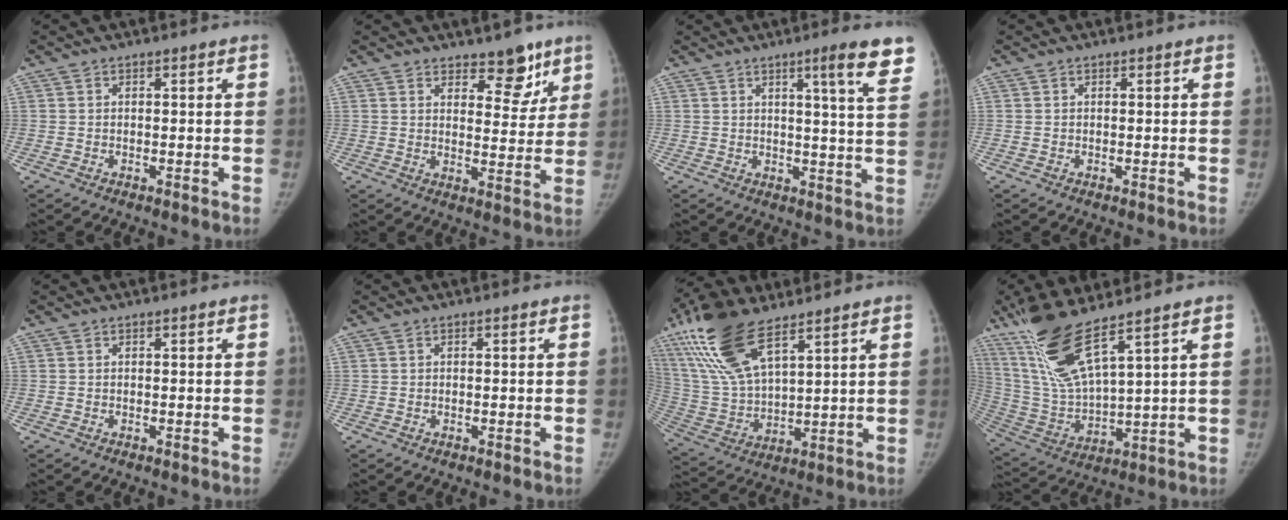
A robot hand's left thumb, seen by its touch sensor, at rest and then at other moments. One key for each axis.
{"total": 7.5, "fx": 5.5, "fy": 3.8, "fz": 3.6, "tx": 0.001, "ty": -0.042, "tz": 0.077}
{"total": 9.5, "fx": 6.0, "fy": 0.2, "fz": 7.4, "tx": -0.087, "ty": -0.033, "tz": 0.069}
{"total": 0.0}
{"total": 0.0}
{"total": 0.0}
{"total": 18.6, "fx": 11.1, "fy": 7.5, "fz": 13.0, "tx": -0.262, "ty": -0.031, "tz": 0.224}
{"total": 15.8, "fx": 10.3, "fy": 2.6, "fz": 11.7, "tx": -0.244, "ty": -0.055, "tz": 0.220}